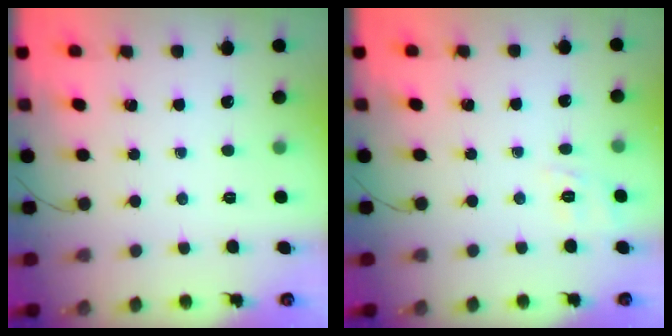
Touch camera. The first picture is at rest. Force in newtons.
{"total": 2.2, "press": 0.8, "slide": 2.0}